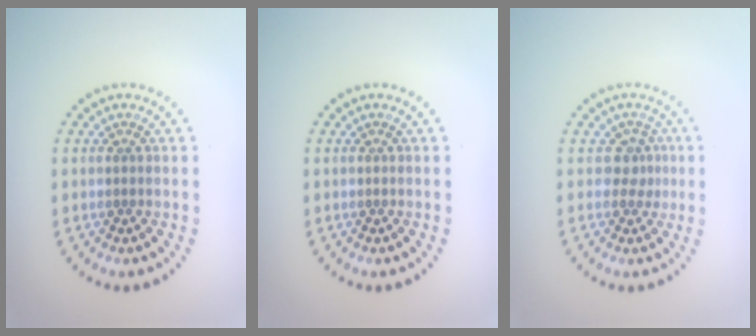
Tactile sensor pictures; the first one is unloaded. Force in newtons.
{"total": 0.0}
{"total": 1.7, "press": 1.4, "slide": 1.0}